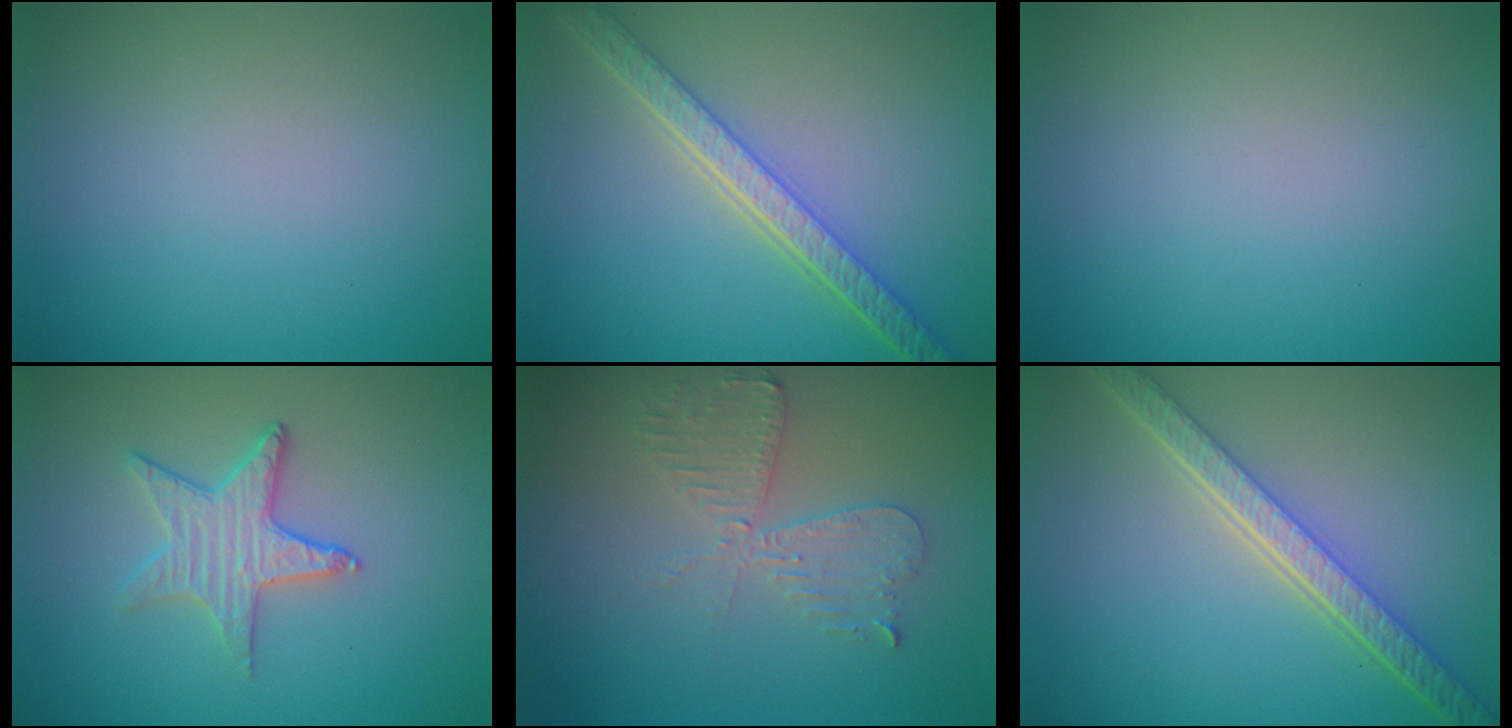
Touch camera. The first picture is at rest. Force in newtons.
{"total": 5.4, "press": 4.2, "slide": 3.5}
{"total": 0.0}
{"total": 3.1, "press": 2.9, "slide": 1.1}
{"total": 2.6, "press": 2.5, "slide": 0.5}
{"total": 5.6, "press": 4.2, "slide": 3.7}